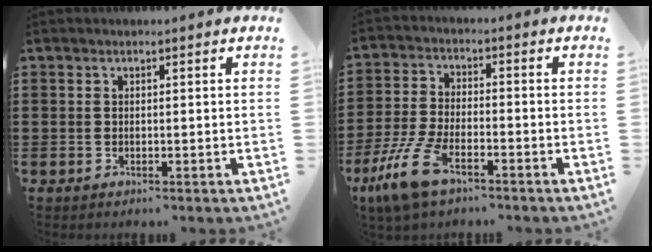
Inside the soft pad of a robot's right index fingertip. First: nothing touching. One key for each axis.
{"total": 8.7, "fx": -5.5, "fy": 2.8, "fz": 6.1, "tx": -0.151, "ty": -0.007, "tz": -0.109}